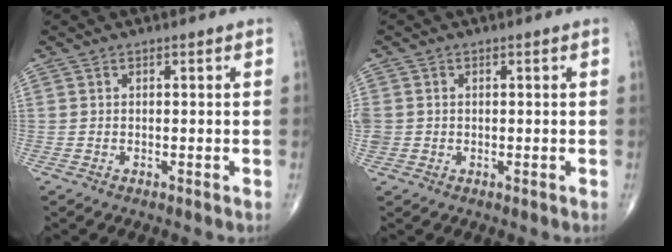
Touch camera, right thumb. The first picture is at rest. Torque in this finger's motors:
{"motor_torque": [0.14, 0.14, 0.42, 0.26, 0.09]}